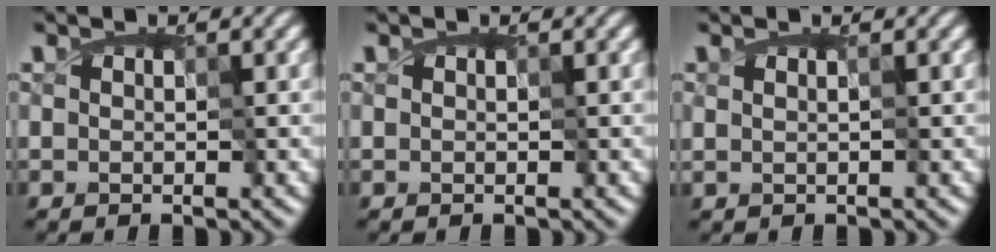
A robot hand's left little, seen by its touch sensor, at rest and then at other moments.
{"total": 0.0}
{"total": 0.0}